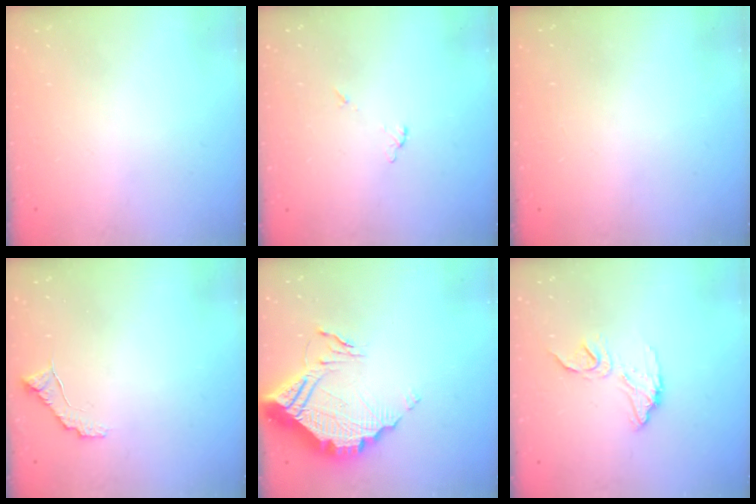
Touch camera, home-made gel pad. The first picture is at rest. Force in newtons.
{"total": 5.6, "press": 5.6, "slide": 0.3}
{"total": 3.7, "press": 3.7, "slide": 0.0}
{"total": 6.3, "press": 6.3, "slide": 0.4}
{"total": 13.4, "press": 13.4, "slide": 1.1}
{"total": 10.0, "press": 10.0, "slide": 0.4}